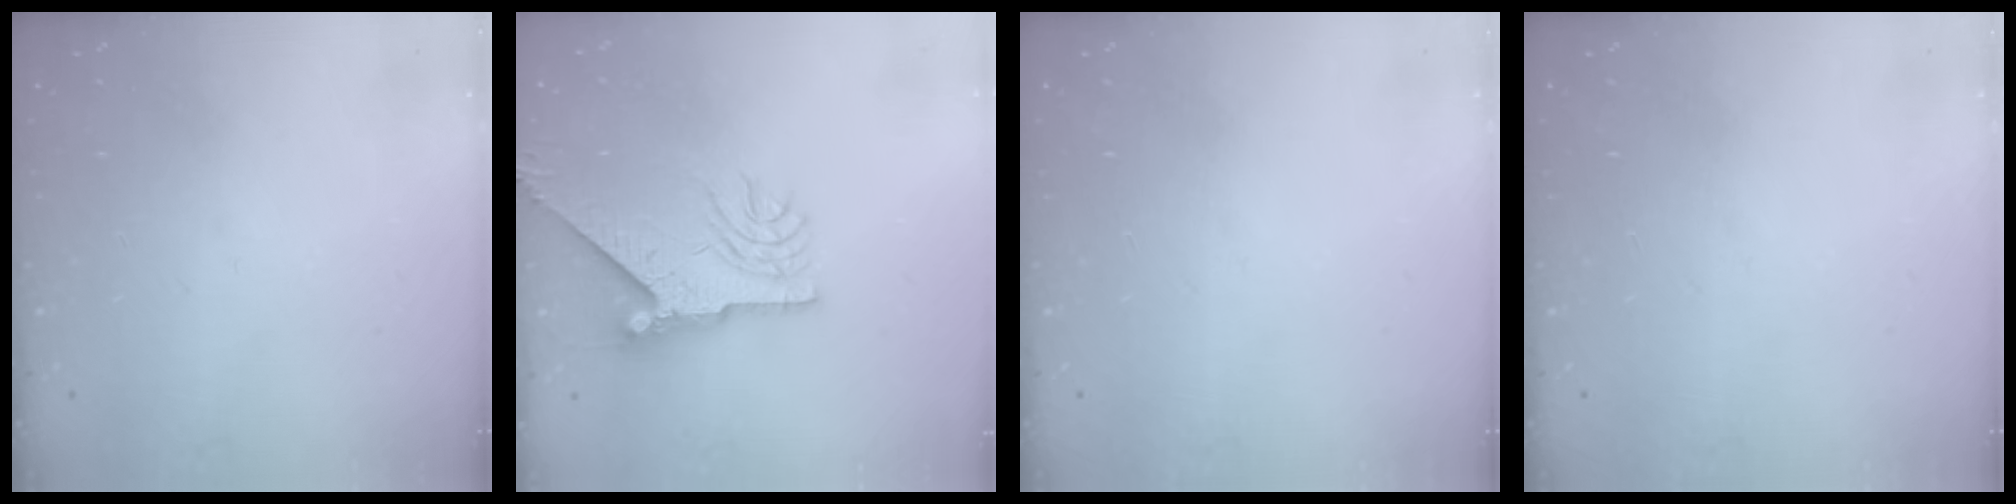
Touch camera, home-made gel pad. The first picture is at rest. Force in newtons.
{"total": 9.4, "press": 9.4, "slide": 1.2}
{"total": 0.0}
{"total": 0.0}